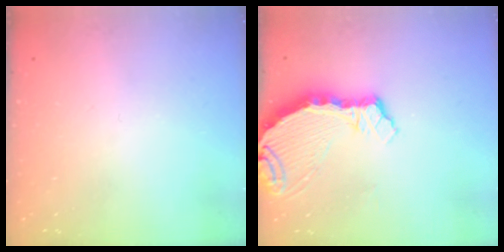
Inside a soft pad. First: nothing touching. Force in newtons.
{"total": 8.4, "press": 8.0, "slide": 2.5}